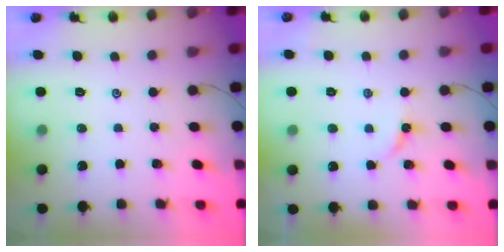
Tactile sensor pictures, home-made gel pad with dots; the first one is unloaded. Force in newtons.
{"total": 3.0, "press": 2.9, "slide": 0.5}